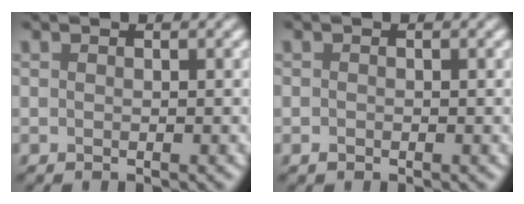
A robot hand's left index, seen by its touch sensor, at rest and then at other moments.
{"total": 0.6, "force": [-0.3, 0.4, 0.3], "torque": [-0.005, 0.000, -0.008]}